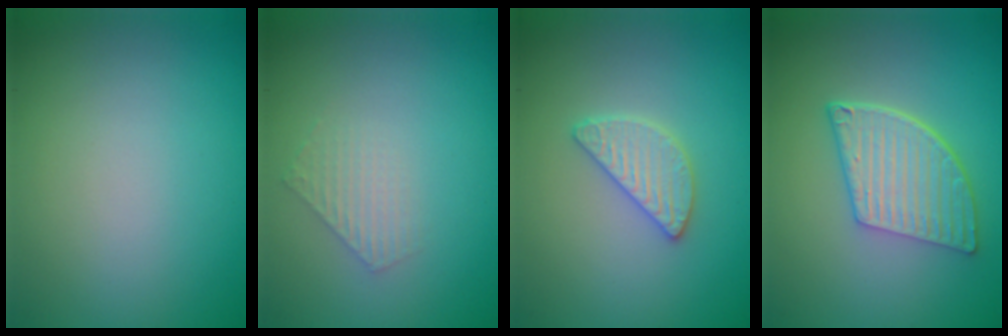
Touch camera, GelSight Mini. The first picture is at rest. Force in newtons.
{"total": 1.5, "press": 1.5, "slide": 0.3}
{"total": 2.6, "press": 2.6, "slide": 0.3}
{"total": 5.5, "press": 4.1, "slide": 3.7}